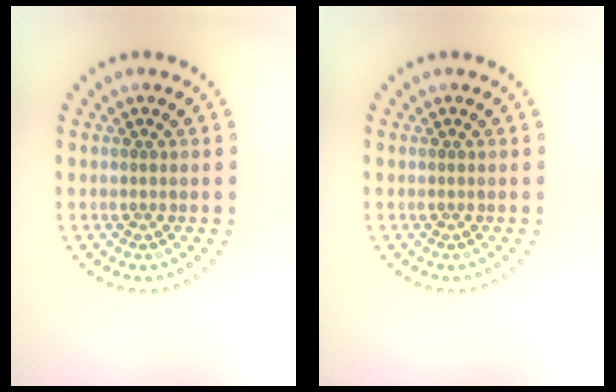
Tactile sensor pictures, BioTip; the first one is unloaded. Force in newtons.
{"total": 0.0}